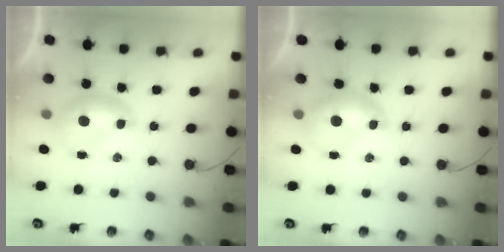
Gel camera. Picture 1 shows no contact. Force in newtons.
{"total": 1.3, "press": 1.3, "slide": 0.2}